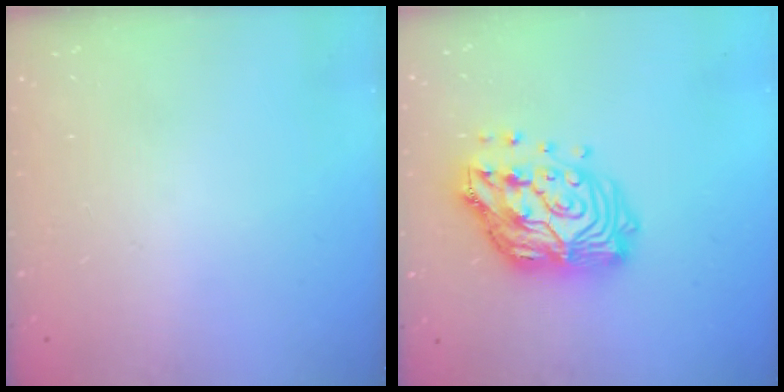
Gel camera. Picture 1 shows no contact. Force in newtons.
{"total": 19.1, "press": 19.0, "slide": 1.5}